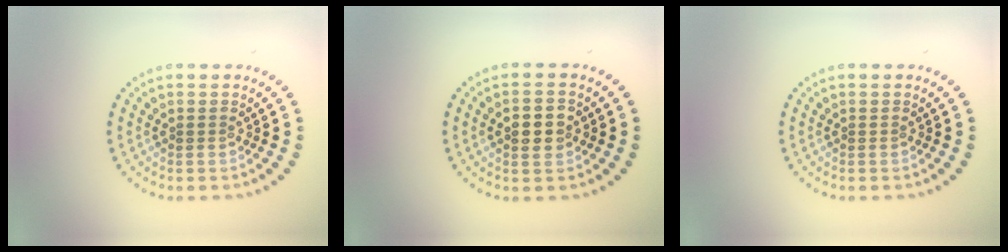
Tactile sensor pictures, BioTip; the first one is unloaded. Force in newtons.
{"total": 2.9, "press": 2.9, "slide": 0.2}
{"total": 0.0}